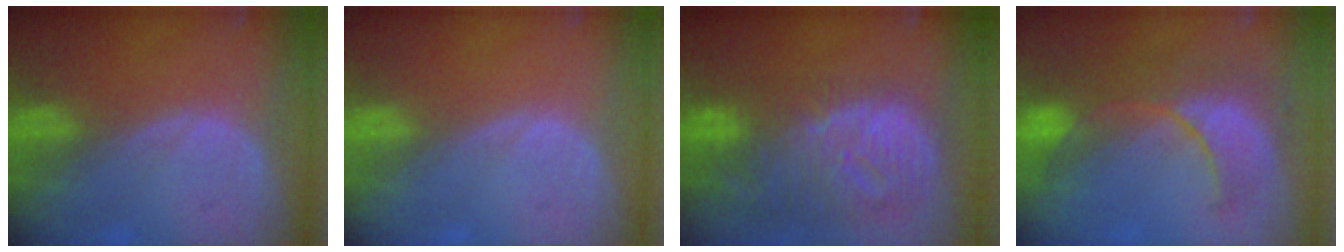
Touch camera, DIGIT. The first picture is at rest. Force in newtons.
{"total": 0.0}
{"total": 12.5, "press": 10.8, "slide": 6.4}
{"total": 9.7, "press": 8.9, "slide": 3.7}